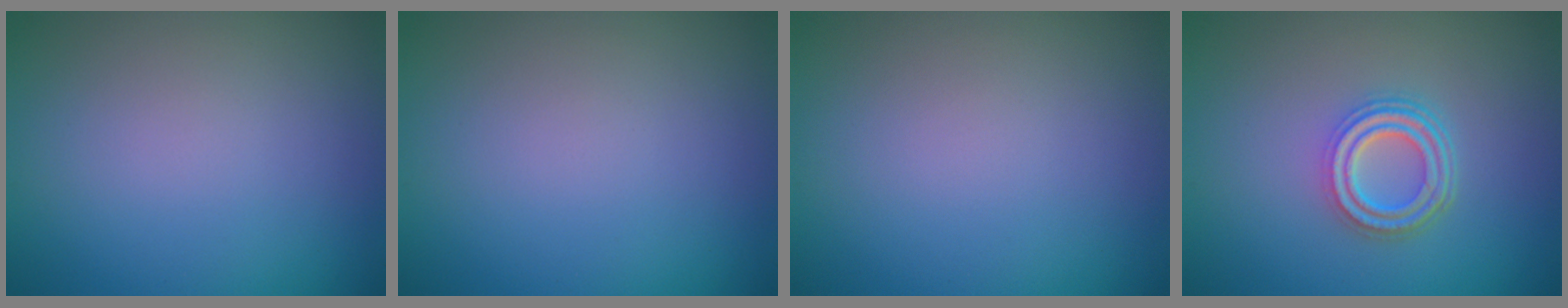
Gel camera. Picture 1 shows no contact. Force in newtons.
{"total": 0.0}
{"total": 0.0}
{"total": 4.0, "press": 3.1, "slide": 2.5}